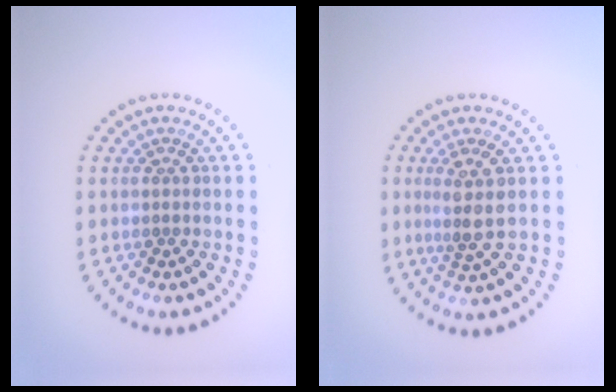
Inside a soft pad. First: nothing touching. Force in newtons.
{"total": 2.5, "press": 2.0, "slide": 1.5}